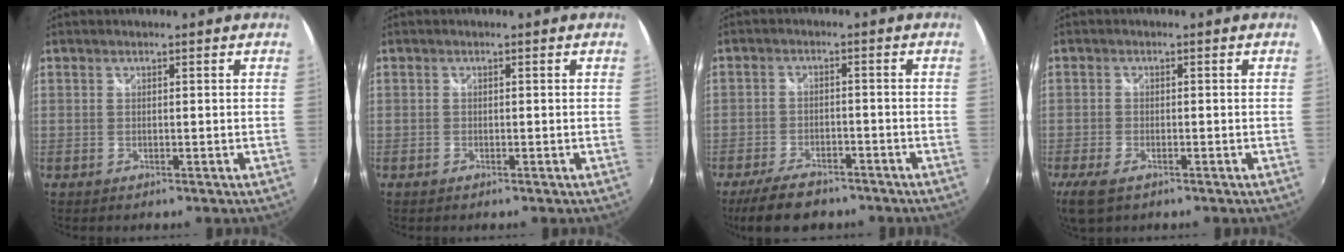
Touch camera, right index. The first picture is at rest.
{"total": 0.6, "force": [-0.5, 0.3, 0.1], "torque": [-0.002, -0.001, -0.010]}
{"total": 8.5, "force": [-6.6, 3.9, 3.7], "torque": [-0.102, 0.000, -0.109]}
{"total": 5.5, "force": [-3.6, 2.4, 3.4], "torque": [-0.083, -0.018, -0.065]}